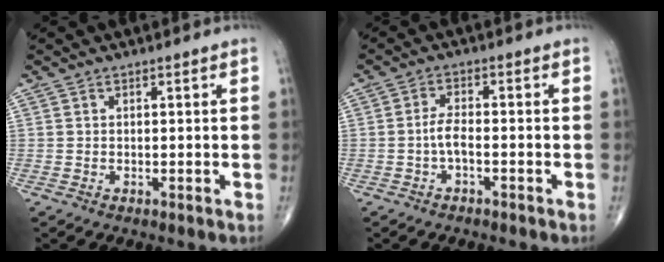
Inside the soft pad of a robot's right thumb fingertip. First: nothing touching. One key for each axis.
{"total": 3.1, "fx": -1.1, "fy": 1.2, "fz": 2.6, "tx": -0.053, "ty": 0.012, "tz": -0.022}